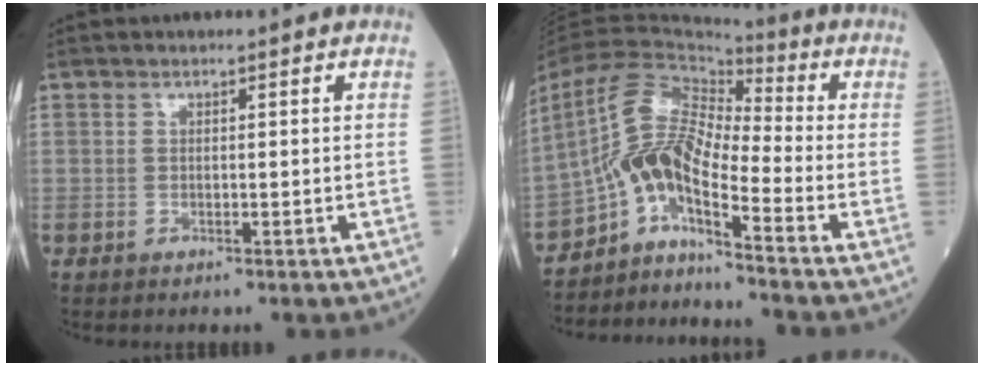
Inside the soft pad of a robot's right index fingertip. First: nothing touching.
{"total": 9.4, "force": [-5.0, 2.0, 7.7], "torque": [-0.163, 0.020, -0.094]}